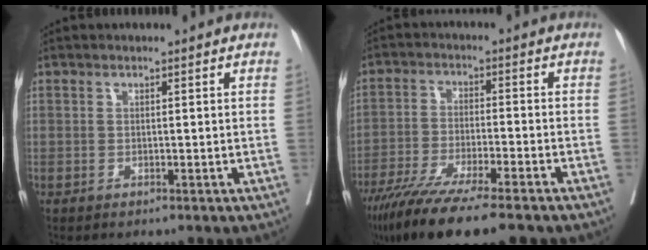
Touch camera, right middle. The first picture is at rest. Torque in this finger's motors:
{"motor_torque": [1.19, -0.95, 0.34, 0.21]}